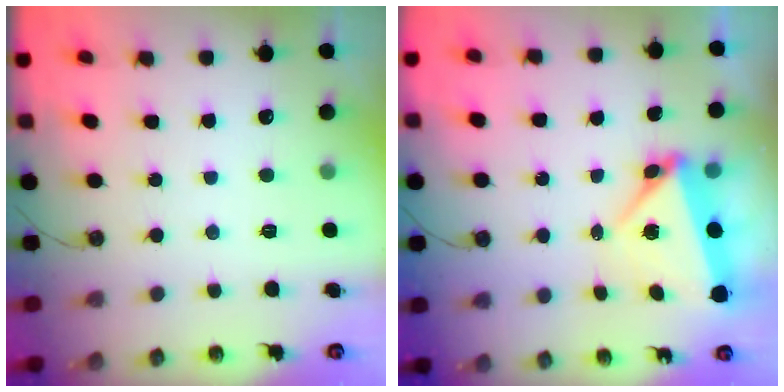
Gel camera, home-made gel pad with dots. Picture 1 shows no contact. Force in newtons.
{"total": 5.2, "press": 5.0, "slide": 1.4}